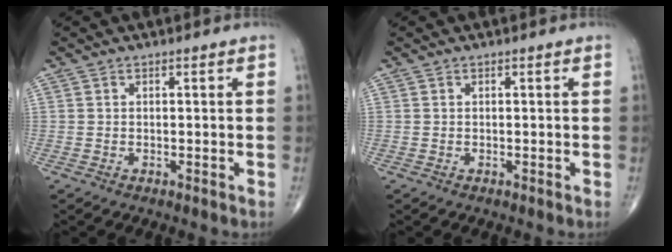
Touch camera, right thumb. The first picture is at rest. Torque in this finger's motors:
{"motor_torque": [-0.01, -0.01, 0.00, 0.00, 0.00]}